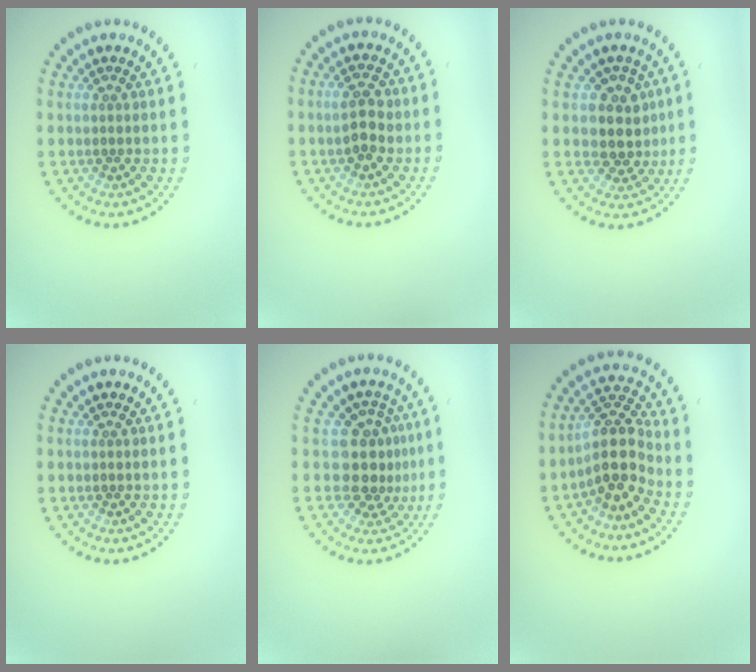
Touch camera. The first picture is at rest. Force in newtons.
{"total": 2.5, "press": 2.5, "slide": 0.1}
{"total": 3.3, "press": 2.9, "slide": 1.6}
{"total": 0.0}
{"total": 3.5, "press": 2.8, "slide": 2.2}
{"total": 4.4, "press": 3.5, "slide": 2.6}